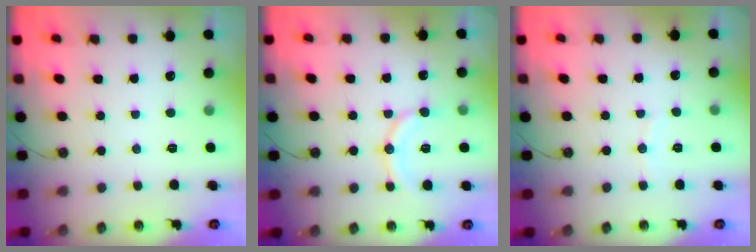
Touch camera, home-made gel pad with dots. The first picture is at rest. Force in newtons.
{"total": 12.5, "press": 12.1, "slide": 3.3}
{"total": 2.9, "press": 2.9, "slide": 0.3}